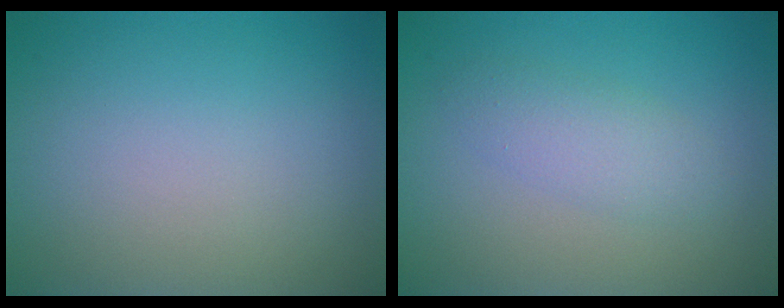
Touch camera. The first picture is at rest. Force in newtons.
{"total": 2.3, "press": 2.3, "slide": 0.1}